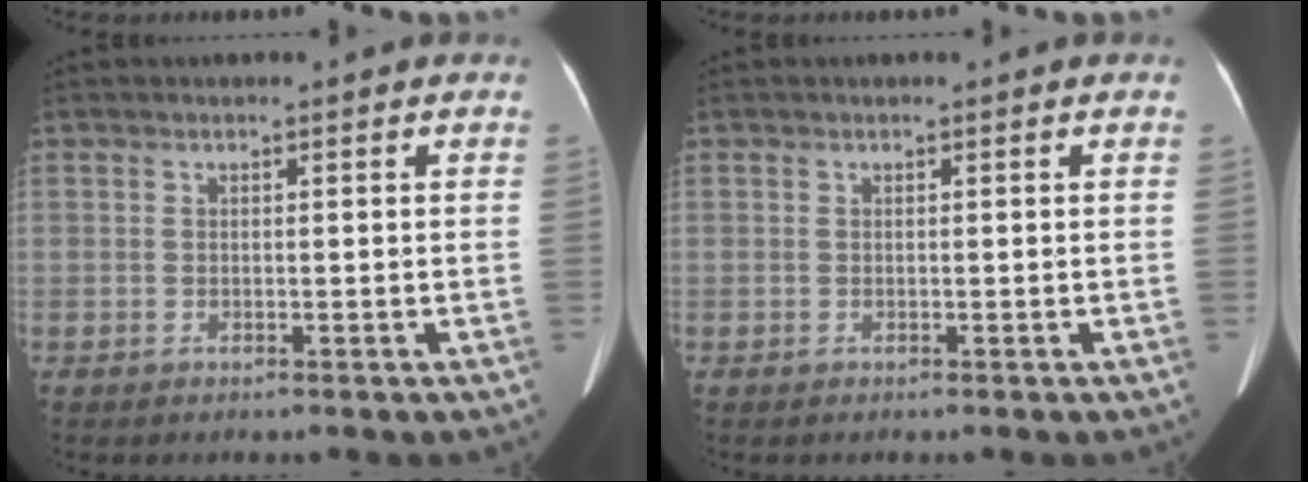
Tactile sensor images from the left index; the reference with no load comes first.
{"total": 0.0}